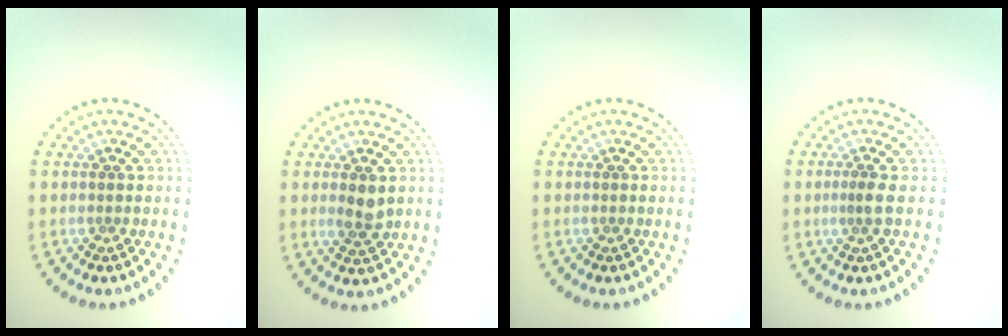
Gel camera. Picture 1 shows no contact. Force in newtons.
{"total": 2.1, "press": 2.0, "slide": 0.4}
{"total": 0.0}
{"total": 1.0, "press": 0.6, "slide": 0.8}